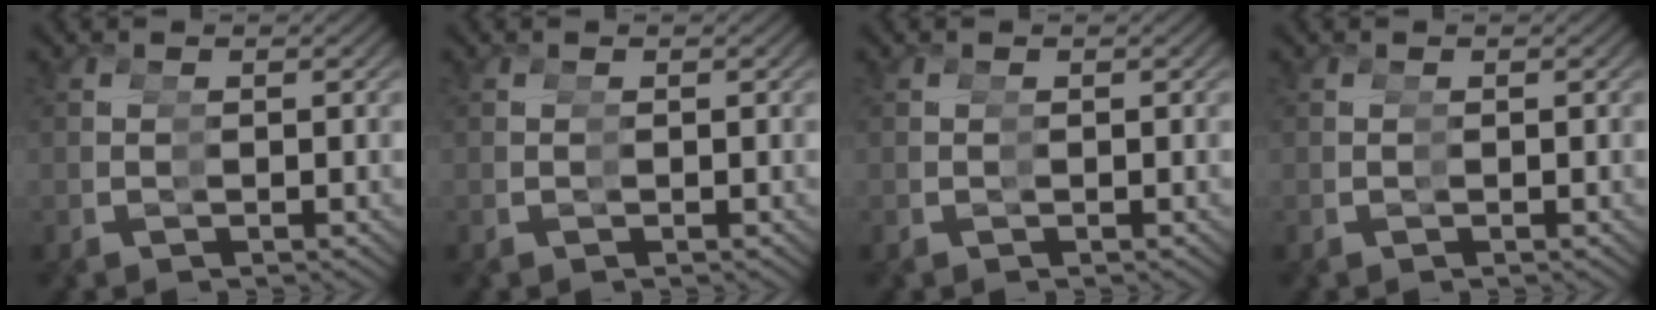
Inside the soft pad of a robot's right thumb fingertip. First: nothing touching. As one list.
[{"total": 0.0}, {"total": 0.0}, {"total": 0.0}]